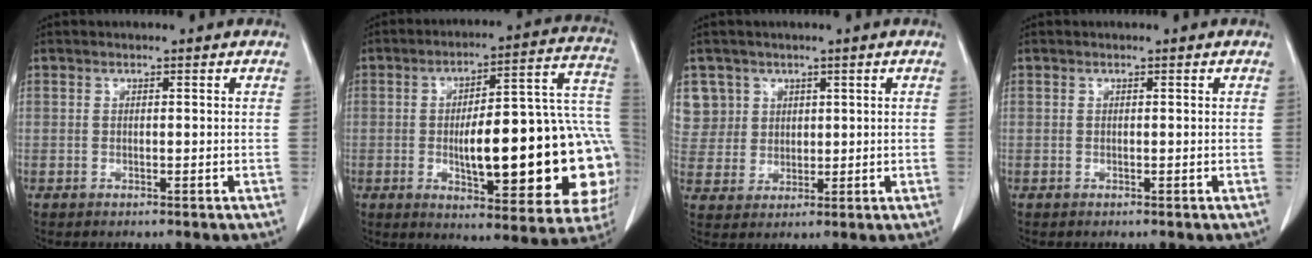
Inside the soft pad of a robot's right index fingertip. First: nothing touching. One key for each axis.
{"total": 26.3, "fx": -4.0, "fy": 6.8, "fz": 25.1, "tx": -0.260, "ty": 0.031, "tz": -0.039}
{"total": 6.5, "fx": 3.2, "fy": 5.7, "fz": -0.3, "tx": 0.014, "ty": 0.013, "tz": 0.072}
{"total": 0.0}